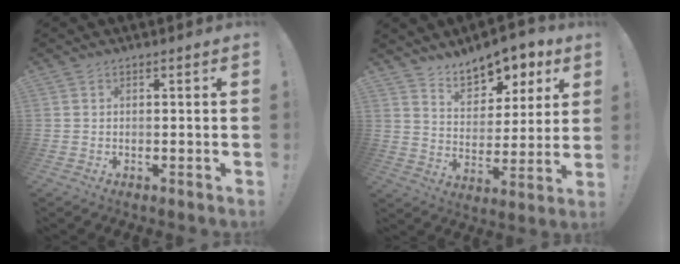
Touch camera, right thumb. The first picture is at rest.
{"total": 11.5, "force": [9.2, 5.5, 4.0], "torque": [-0.062, -0.071, 0.171]}